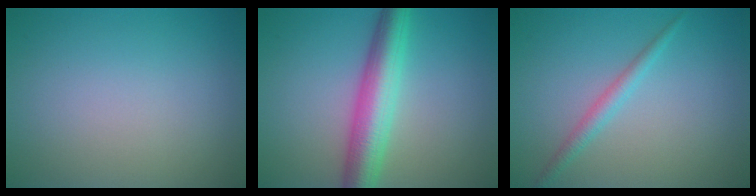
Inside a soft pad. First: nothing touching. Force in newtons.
{"total": 6.0, "press": 6.0, "slide": 0.3}
{"total": 1.7, "press": 1.7, "slide": 0.1}